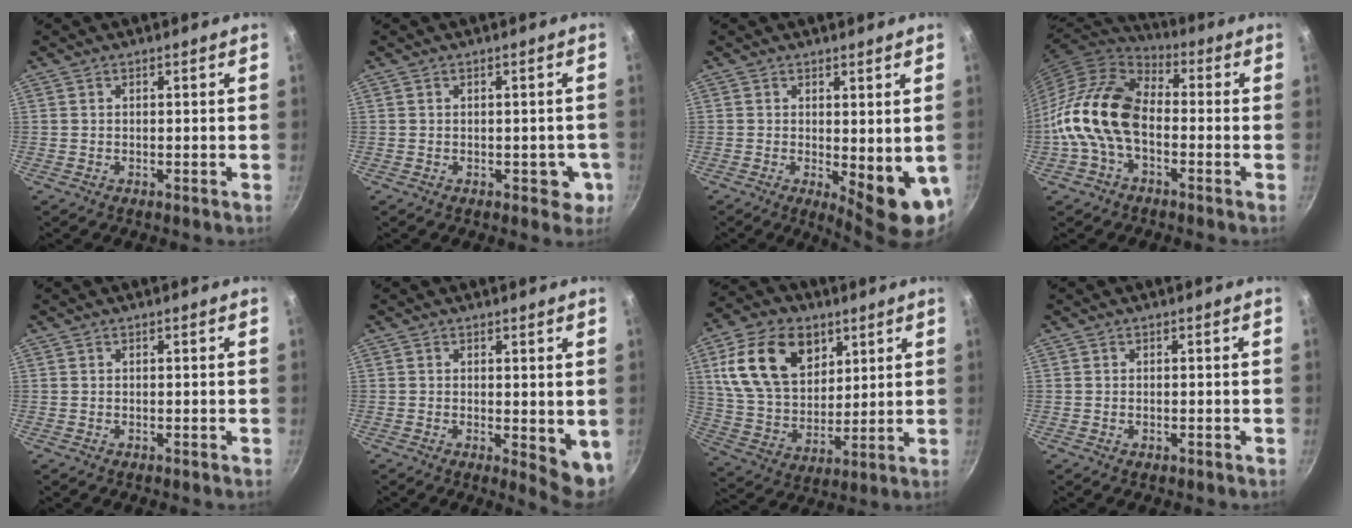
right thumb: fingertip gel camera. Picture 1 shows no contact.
{"total": 3.9, "force": [-0.9, 2.6, 2.7], "torque": [-0.002, 0.009, -0.010]}
{"total": 8.9, "force": [-0.4, 3.2, 8.3], "torque": [-0.091, -0.013, 0.005]}
{"total": 15.0, "force": [-2.9, 9.5, 11.2], "torque": [-0.195, 0.039, -0.073]}
{"total": 0.0}
{"total": 5.9, "force": [0.1, 2.5, 5.3], "torque": [-0.061, -0.009, 0.006]}
{"total": 18.9, "force": [7.7, 12.7, 11.6], "torque": [-0.182, -0.018, 0.145]}
{"total": 0.7, "force": [-0.2, 0.4, 0.5], "torque": [-0.008, 0.002, -0.003]}